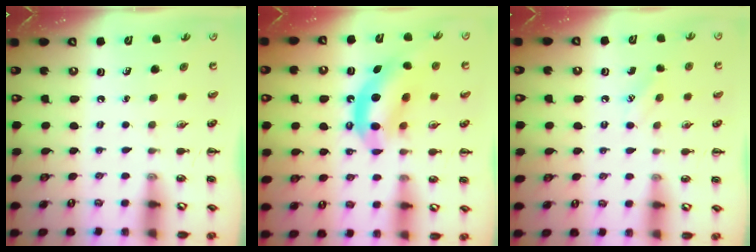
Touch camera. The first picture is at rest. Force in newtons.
{"total": 12.6, "press": 12.2, "slide": 3.2}
{"total": 6.3, "press": 6.1, "slide": 1.7}